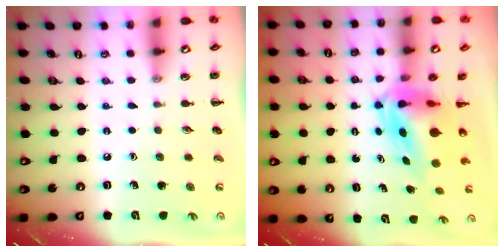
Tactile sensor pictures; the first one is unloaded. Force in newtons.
{"total": 6.7, "press": 6.4, "slide": 2.0}